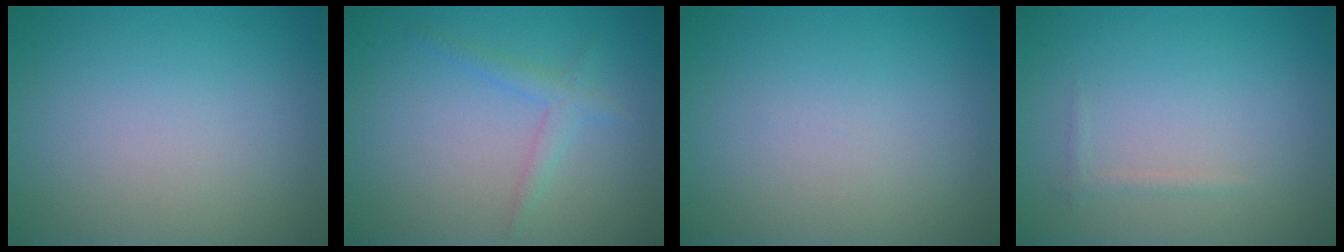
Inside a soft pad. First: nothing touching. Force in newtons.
{"total": 1.6, "press": 1.6, "slide": 0.2}
{"total": 0.0}
{"total": 0.6, "press": 0.6, "slide": 0.0}